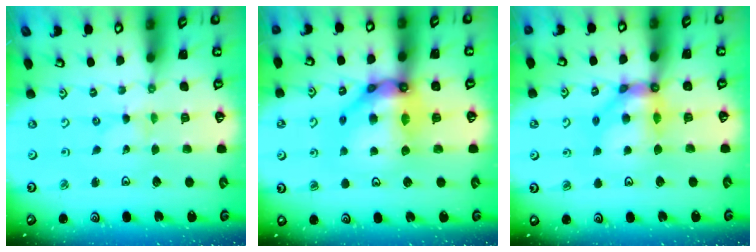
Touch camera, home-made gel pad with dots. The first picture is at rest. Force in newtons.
{"total": 15.0, "press": 14.8, "slide": 1.9}
{"total": 10.9, "press": 10.8, "slide": 1.0}